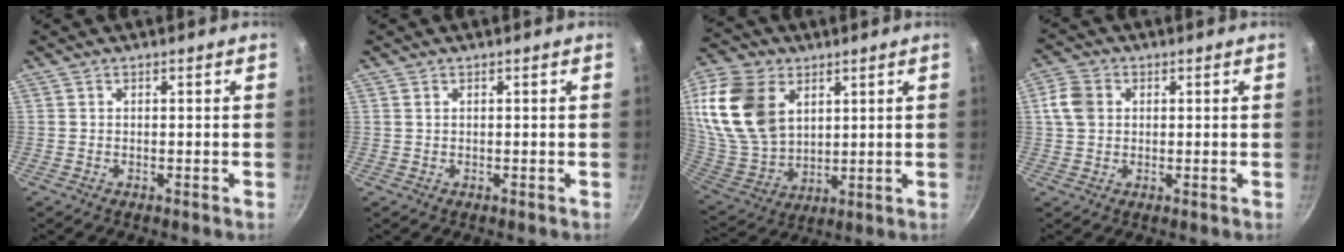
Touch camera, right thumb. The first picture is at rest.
{"total": 0.7, "force": [0.4, 0.4, 0.4], "torque": [-0.009, 0.001, 0.007]}
{"total": 20.3, "force": [7.1, 14.0, 12.8], "torque": [-0.243, -0.023, 0.149]}
{"total": 5.8, "force": [1.1, 4.7, 3.3], "torque": [-0.052, 0.006, 0.013]}